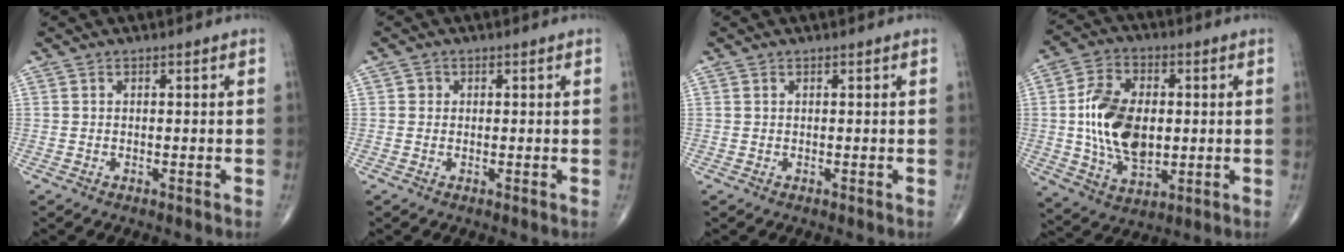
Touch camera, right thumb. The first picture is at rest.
{"total": 1.0, "force": [0.1, 1.0, 0.2], "torque": [0.003, 0.002, 0.000]}
{"total": 0.0}
{"total": 15.9, "force": [0.5, 9.9, 12.3], "torque": [-0.207, 0.000, 0.016]}